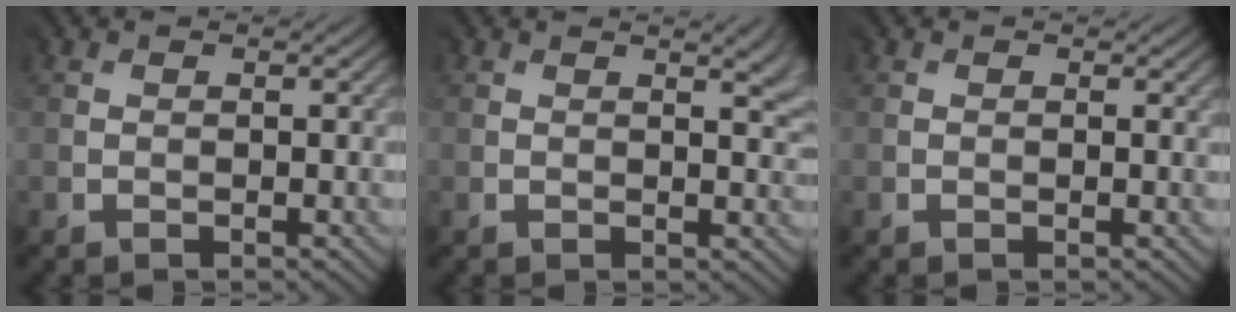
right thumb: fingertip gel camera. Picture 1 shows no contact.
{"total": 3.4, "force": [1.2, 1.0, 3.1], "torque": [-0.034, 0.002, 0.017]}
{"total": 0.7, "force": [0.2, 0.3, 0.6], "torque": [-0.012, -0.001, 0.001]}